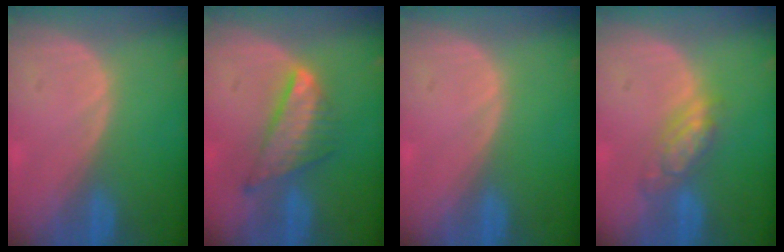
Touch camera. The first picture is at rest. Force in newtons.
{"total": 7.6, "press": 6.6, "slide": 3.7}
{"total": 0.0}
{"total": 5.5, "press": 4.7, "slide": 2.7}